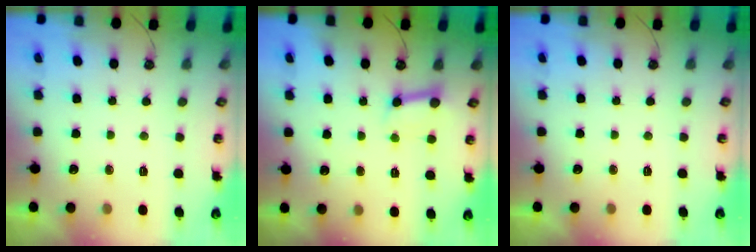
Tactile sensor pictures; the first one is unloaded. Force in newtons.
{"total": 6.5, "press": 6.4, "slide": 0.9}
{"total": 0.0}